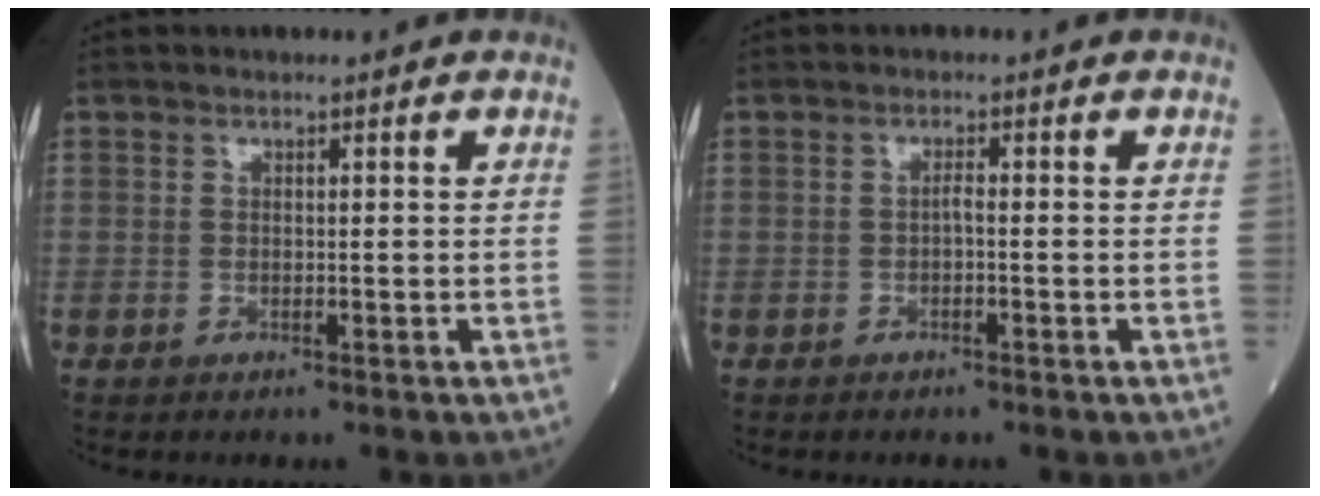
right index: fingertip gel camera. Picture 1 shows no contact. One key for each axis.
{"total": 0.9, "fx": -0.3, "fy": 0.1, "fz": 0.8, "tx": -0.013, "ty": 0.003, "tz": -0.008}